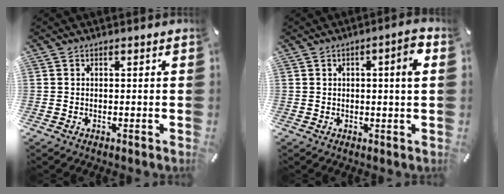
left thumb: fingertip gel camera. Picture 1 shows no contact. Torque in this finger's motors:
{"motor_torque": [0.11, 0.05, 0.28, 0.24, -0.04]}